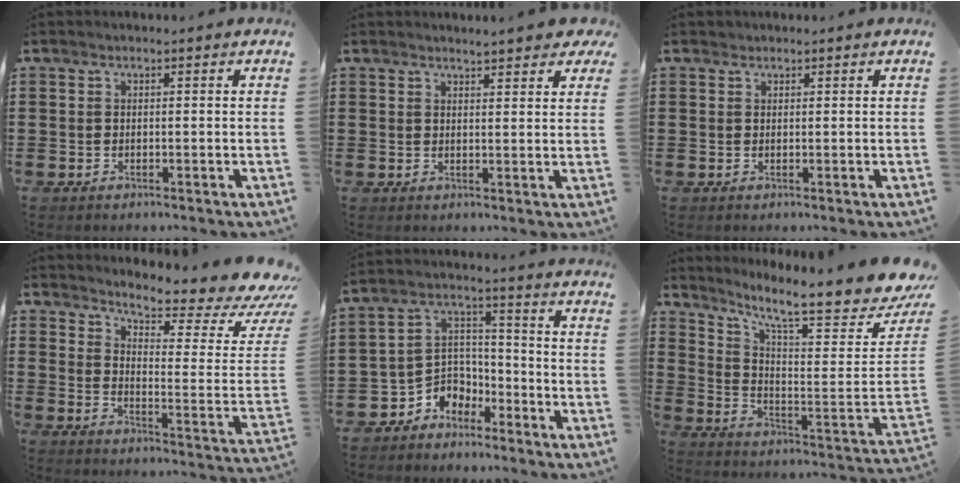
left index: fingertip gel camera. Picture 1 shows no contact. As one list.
[{"total": 3.0, "force": [2.9, 0.2, 1.0], "torque": [-0.028, 0.000, 0.053]}, {"total": 0.6, "force": [0.5, 0.3, 0.0], "torque": [-0.002, 0.001, 0.011]}, {"total": 6.8, "force": [6.2, 0.4, 2.9], "torque": [-0.064, -0.064, 0.099]}, {"total": 5.3, "force": [-4.3, 3.2, 0.2], "torque": [-0.018, 0.009, -0.089]}, {"total": 8.7, "force": [7.4, -0.4, 4.5], "torque": [-0.109, -0.079, 0.115]}]